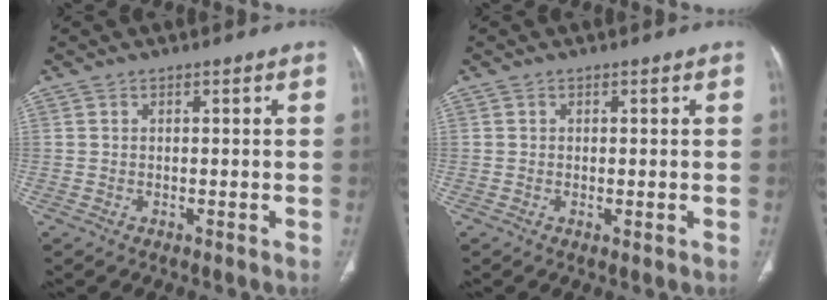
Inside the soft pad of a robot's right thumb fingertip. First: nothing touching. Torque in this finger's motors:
{"motor_torque": [-0.58, -0.23, -0.33, 0.01, -0.03]}